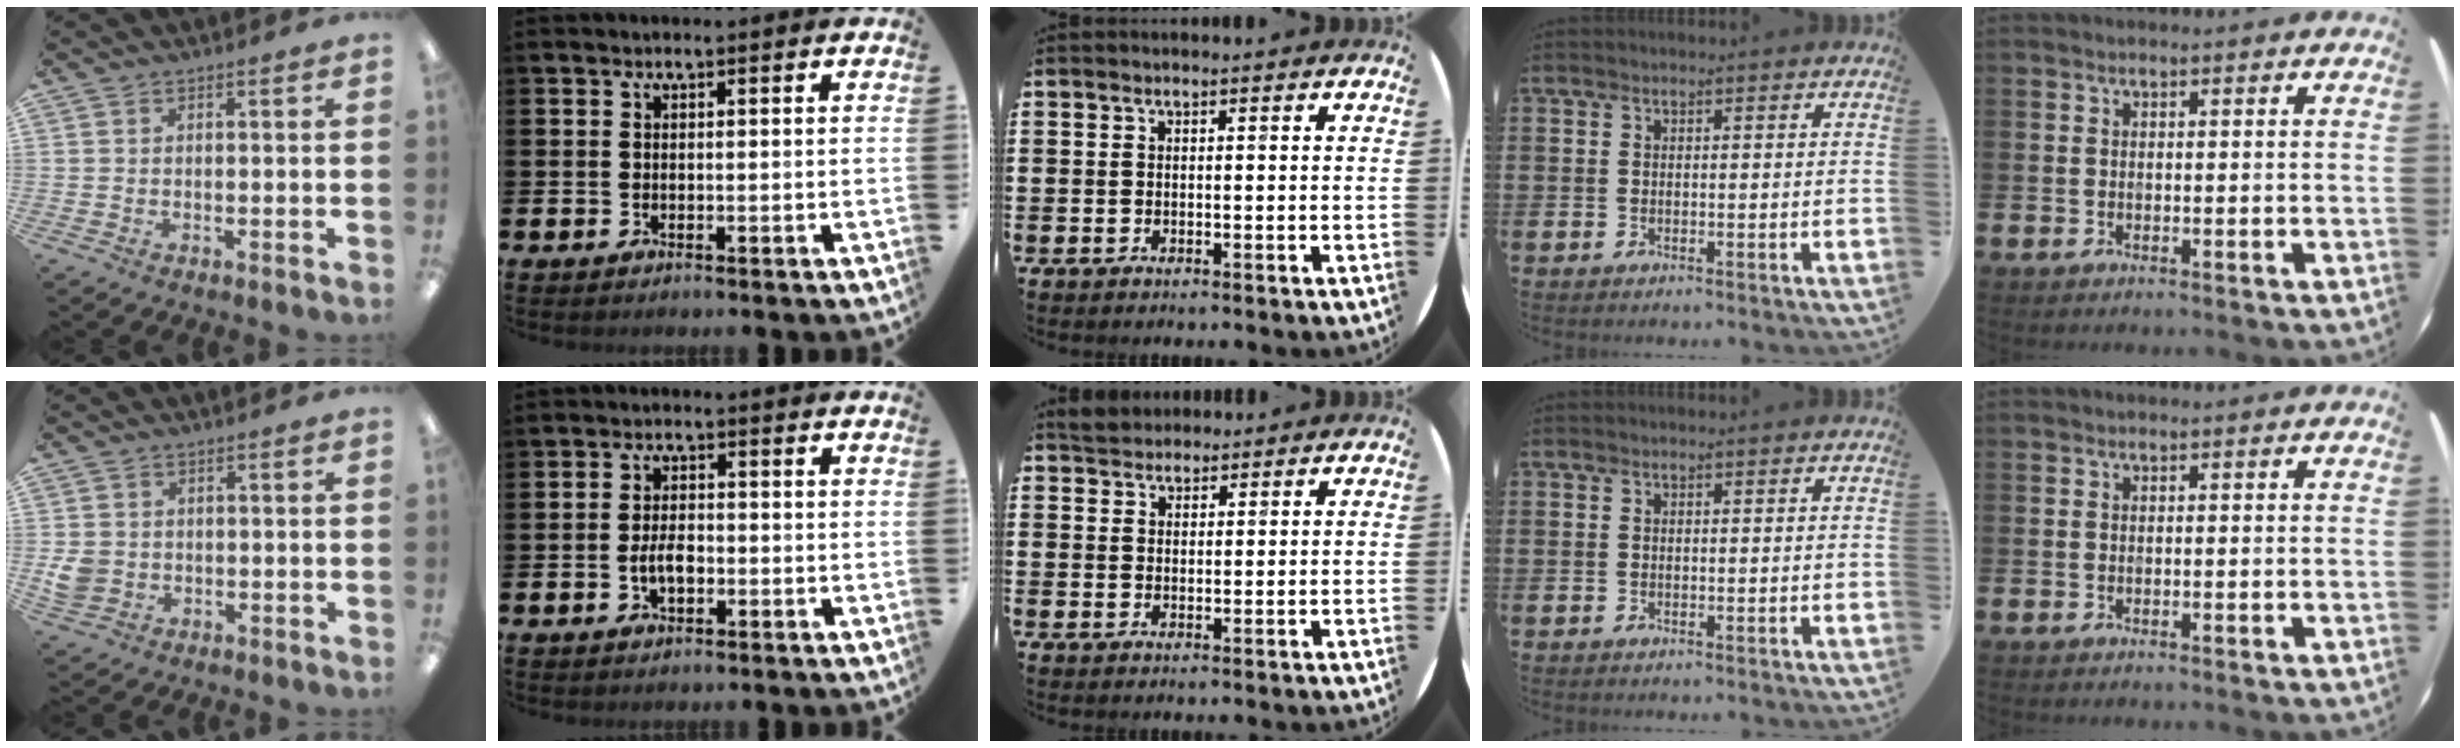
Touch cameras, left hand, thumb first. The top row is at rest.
{"thumb": {"total": 4.6, "force": [-0.5, 4.3, 1.6], "torque": [-0.030, 0.005, -0.007]}, "index": {"total": 3.3, "force": [-0.8, 1.7, 2.7], "torque": [-0.037, -0.001, -0.017]}, "middle": {"total": 2.7, "force": [2.5, 0.9, 0.0], "torque": [0.003, -0.001, 0.048]}}